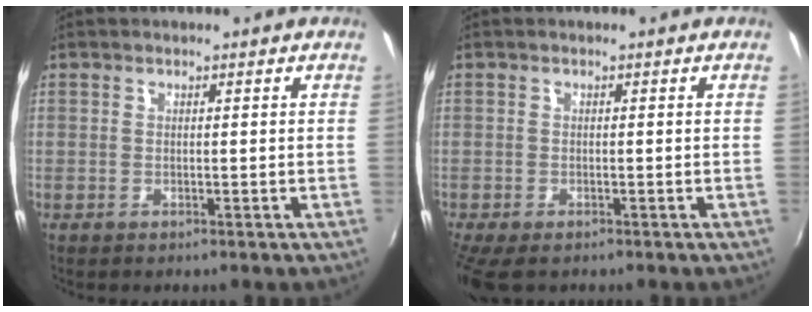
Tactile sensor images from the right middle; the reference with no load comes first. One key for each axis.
{"total": 5.3, "fx": -3.8, "fy": 2.0, "fz": 3.2, "tx": -0.073, "ty": -0.029, "tz": -0.065}